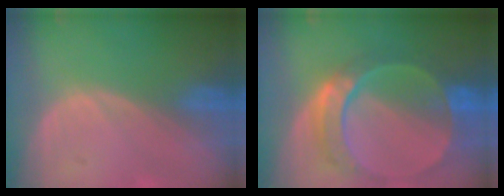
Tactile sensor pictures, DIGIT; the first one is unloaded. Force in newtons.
{"total": 9.9, "press": 8.5, "slide": 5.0}